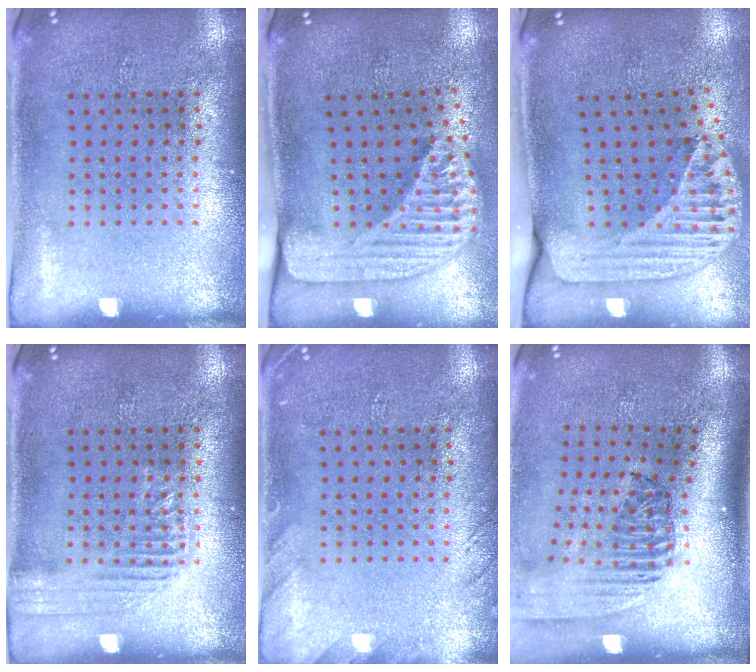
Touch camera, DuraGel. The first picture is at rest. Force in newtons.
{"total": 2.4, "press": 1.7, "slide": 1.7}
{"total": 2.6, "press": 1.8, "slide": 1.9}
{"total": 1.7, "press": 1.6, "slide": 0.2}
{"total": 1.5, "press": 1.5, "slide": 0.2}
{"total": 2.3, "press": 1.6, "slide": 1.7}